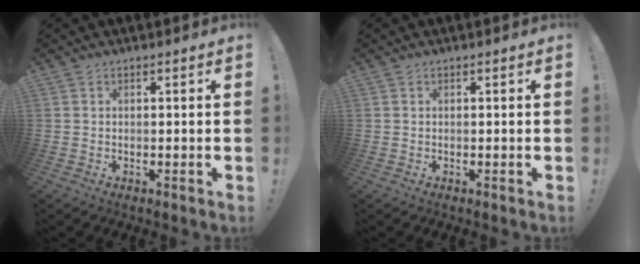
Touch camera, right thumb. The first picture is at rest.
{"total": 0.0}